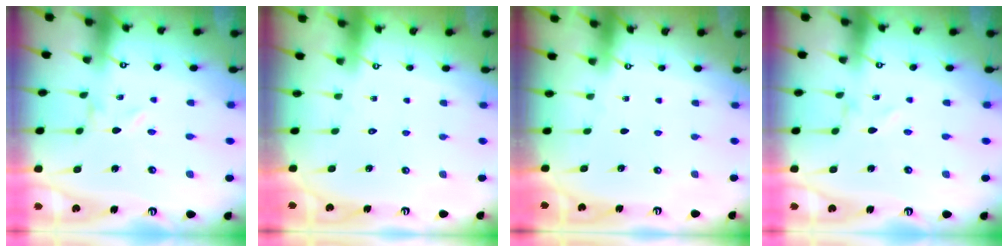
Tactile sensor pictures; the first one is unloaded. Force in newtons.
{"total": 1.7, "press": 1.6, "slide": 0.1}
{"total": 0.0}
{"total": 0.9, "press": 0.9, "slide": 0.1}